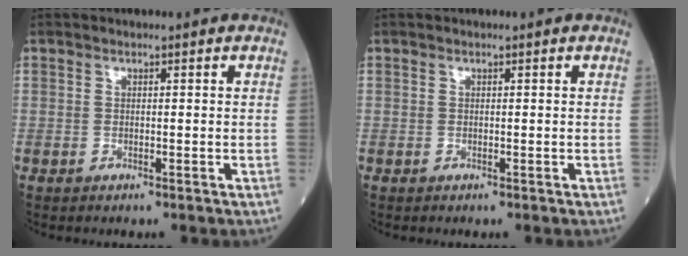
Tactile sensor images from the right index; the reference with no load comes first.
{"total": 0.0}